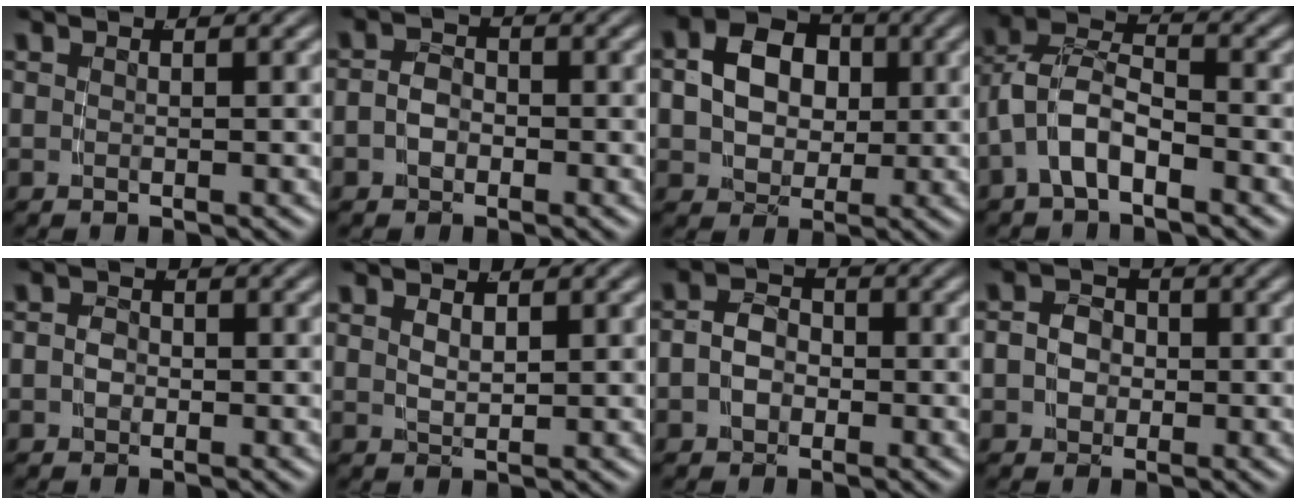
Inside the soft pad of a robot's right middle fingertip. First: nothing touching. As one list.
[{"total": 2.6, "force": [-1.0, 2.0, 1.2], "torque": [-0.034, -0.012, -0.015]}, {"total": 7.9, "force": [1.0, 6.6, 4.2], "torque": [-0.086, -0.018, 0.020]}, {"total": 6.2, "force": [-1.0, 5.0, 3.6], "torque": [-0.082, -0.017, -0.024]}, {"total": 1.8, "force": [-0.7, 1.6, 0.6], "torque": [-0.025, -0.014, -0.008]}, {"total": 1.3, "force": [0.6, 0.2, 1.1], "torque": [-0.020, -0.009, 0.023]}, {"total": 4.4, "force": [-0.9, 3.7, 2.2], "torque": [-0.051, -0.015, -0.016]}, {"total": 4.7, "force": [-0.5, 4.3, 1.9], "torque": [-0.052, -0.021, -0.008]}]